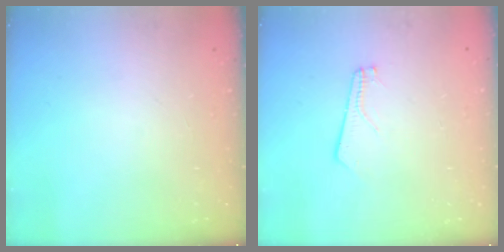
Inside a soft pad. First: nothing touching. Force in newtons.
{"total": 2.1, "press": 2.1, "slide": 0.3}